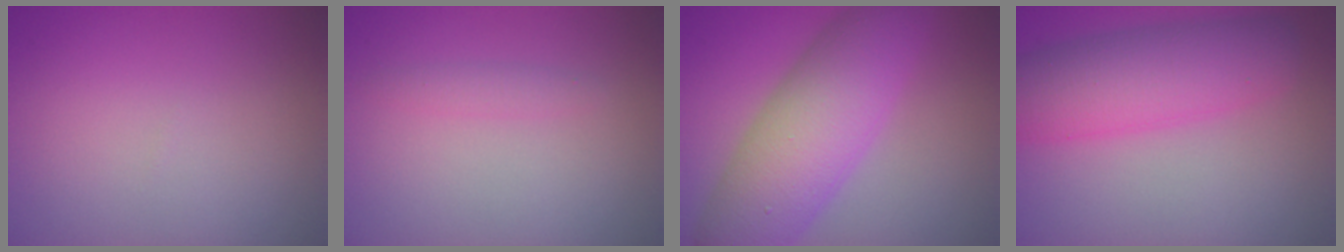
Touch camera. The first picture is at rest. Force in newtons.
{"total": 1.1, "press": 1.1, "slide": 0.0}
{"total": 9.8, "press": 9.8, "slide": 0.3}
{"total": 7.4, "press": 7.4, "slide": 0.3}